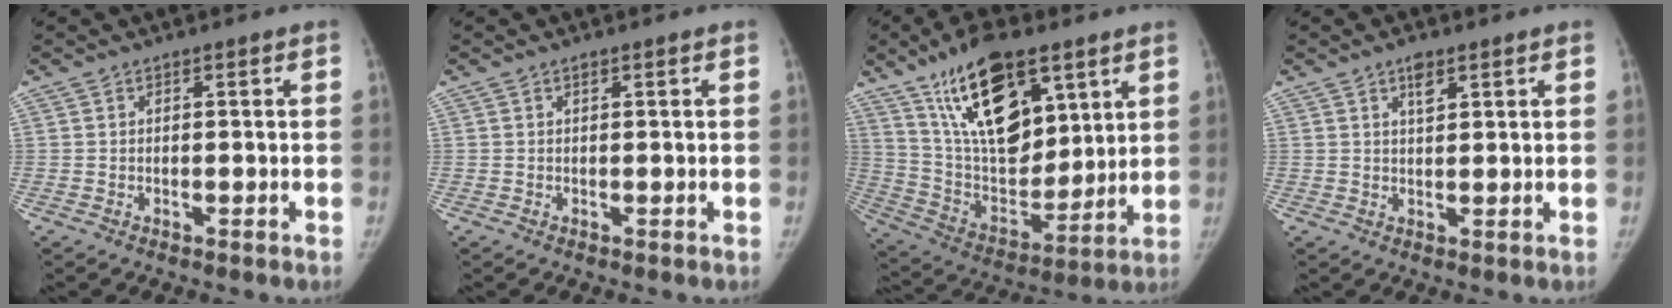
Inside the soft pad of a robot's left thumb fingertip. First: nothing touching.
{"total": 0.5, "force": [0.3, 0.3, 0.3], "torque": [-0.004, -0.001, 0.004]}
{"total": 22.8, "force": [12.5, 10.9, 15.7], "torque": [-0.234, -0.052, 0.234]}
{"total": 3.1, "force": [1.8, 1.4, 2.1], "torque": [-0.027, -0.009, 0.031]}